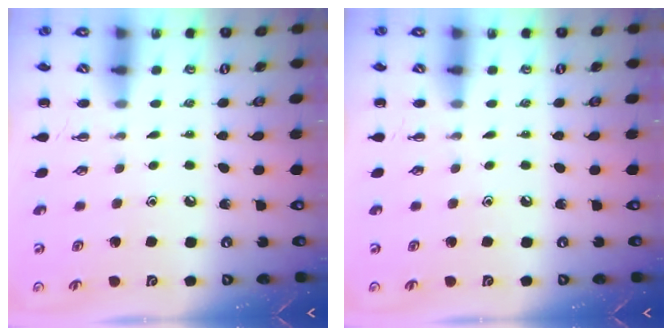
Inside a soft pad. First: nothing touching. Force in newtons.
{"total": 0.0}